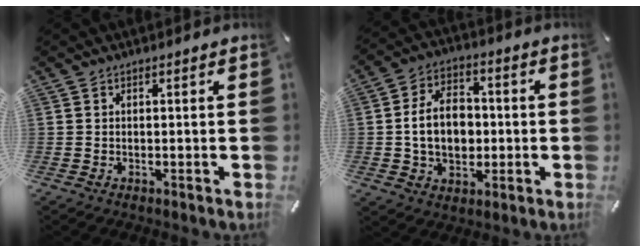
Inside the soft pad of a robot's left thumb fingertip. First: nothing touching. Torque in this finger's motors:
{"motor_torque": [1.11, 2.39, 0.37, -0.03, 0.13]}